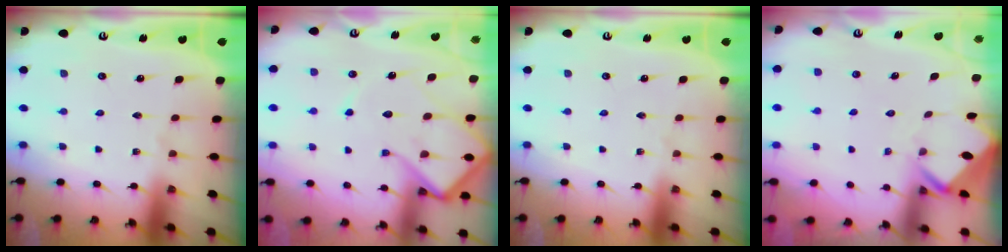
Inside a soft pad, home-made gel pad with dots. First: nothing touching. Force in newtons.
{"total": 14.4, "press": 14.3, "slide": 1.4}
{"total": 0.0}
{"total": 2.9, "press": 2.9, "slide": 0.2}